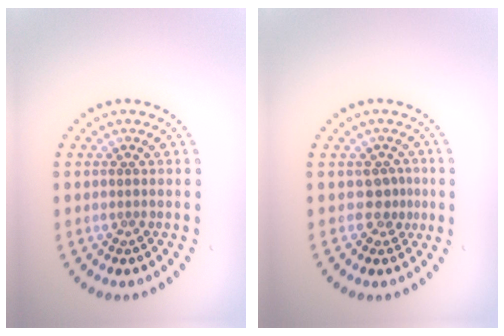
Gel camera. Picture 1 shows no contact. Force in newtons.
{"total": 1.7, "press": 1.2, "slide": 1.2}